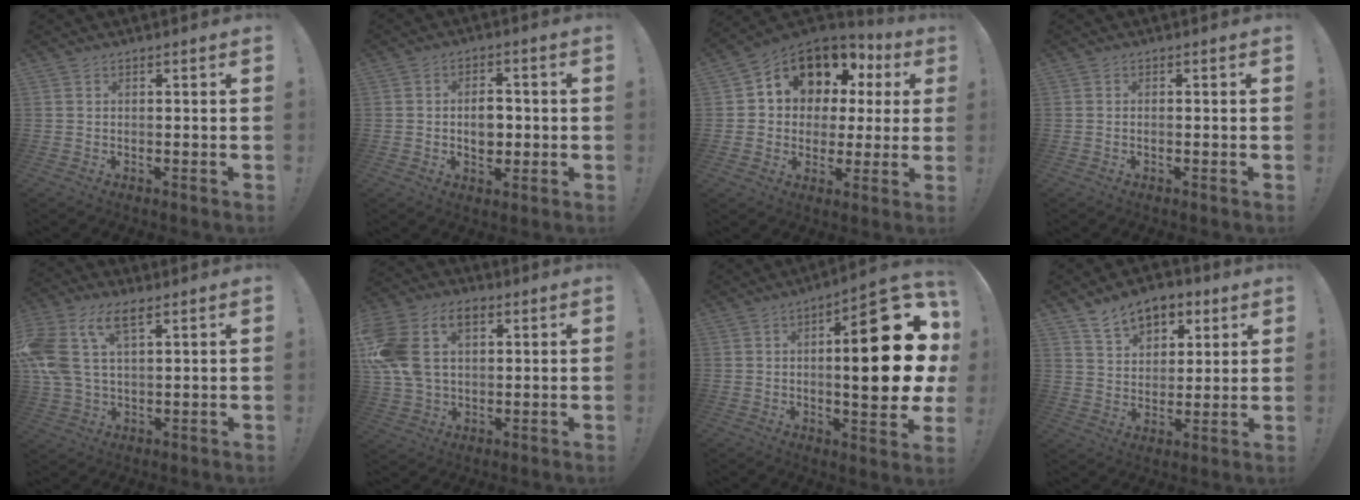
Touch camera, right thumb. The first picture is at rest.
{"total": 6.5, "force": [-0.7, 4.8, 4.3], "torque": [-0.058, 0.003, -0.016]}
{"total": 10.9, "force": [6.0, 7.7, 4.8], "torque": [-0.085, -0.051, 0.116]}
{"total": 0.8, "force": [-0.5, 0.0, 0.6], "torque": [-0.018, 0.003, -0.007]}
{"total": 14.0, "force": [6.1, 7.2, 10.3], "torque": [-0.219, -0.015, 0.111]}
{"total": 16.8, "force": [5.8, 10.9, 11.3], "torque": [-0.227, -0.015, 0.106]}
{"total": 22.9, "force": [2.1, 6.8, 21.8], "torque": [-0.289, -0.011, 0.028]}
{"total": 11.6, "force": [7.4, 7.2, 5.2], "torque": [-0.080, -0.040, 0.139]}